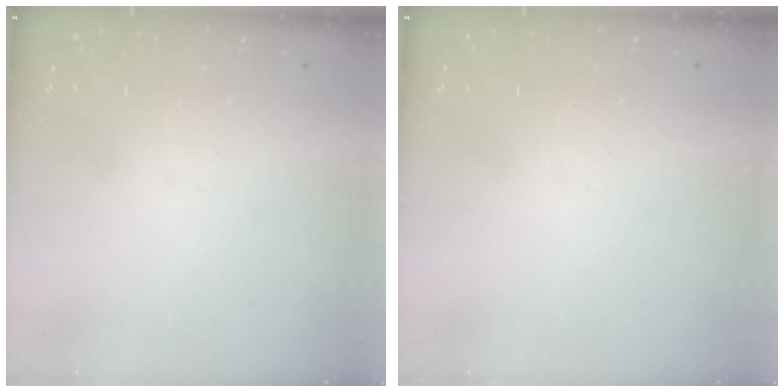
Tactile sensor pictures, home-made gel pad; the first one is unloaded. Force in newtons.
{"total": 0.0}